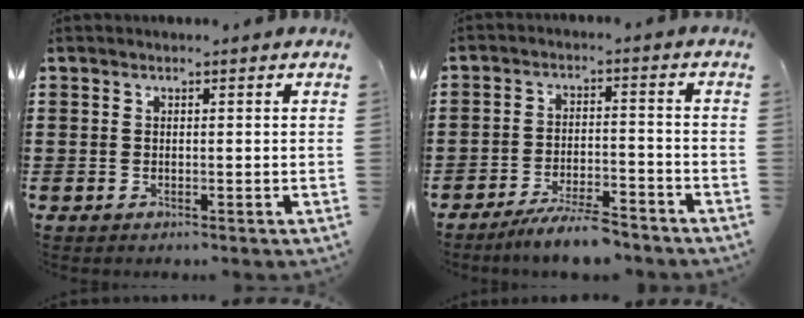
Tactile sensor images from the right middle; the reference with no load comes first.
{"total": 5.7, "force": [-5.2, 0.4, 2.4], "torque": [-0.045, -0.005, -0.096]}